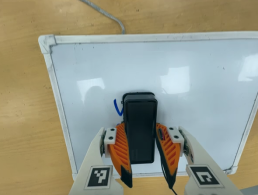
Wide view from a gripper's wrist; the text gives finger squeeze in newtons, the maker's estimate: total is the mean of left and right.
{"total": 13.0, "left": 13.1, "right": 12.9}